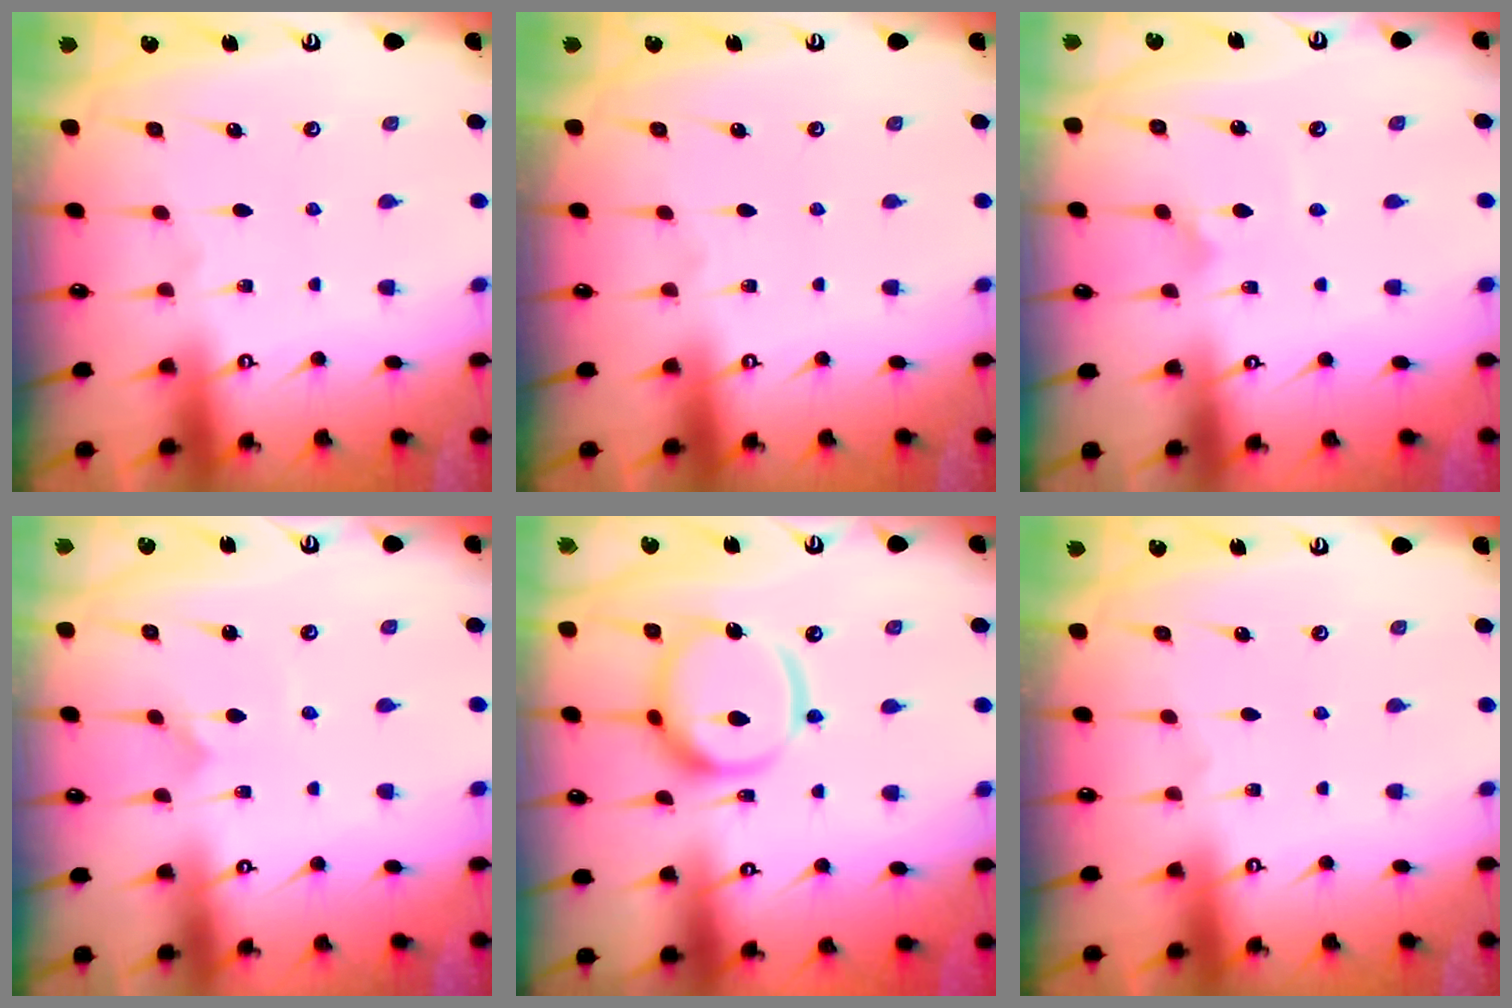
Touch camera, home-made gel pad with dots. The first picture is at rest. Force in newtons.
{"total": 0.0}
{"total": 2.5, "press": 2.5, "slide": 0.3}
{"total": 1.2, "press": 1.2, "slide": 0.0}
{"total": 18.3, "press": 18.2, "slide": 2.0}
{"total": 0.0}